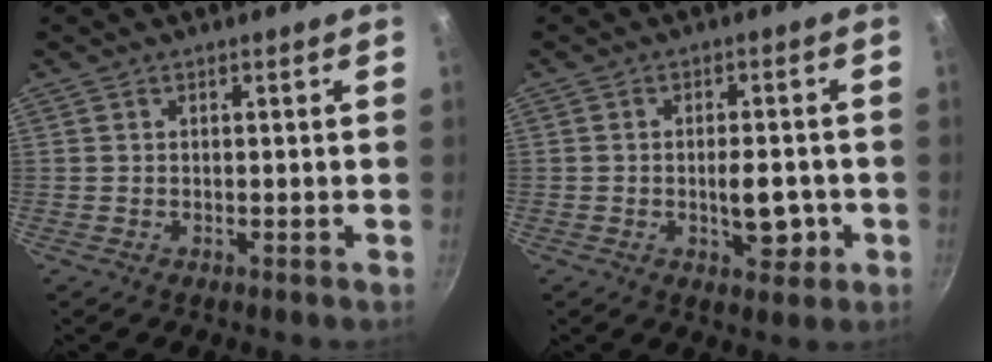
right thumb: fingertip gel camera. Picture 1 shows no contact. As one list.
[{"total": 6.6, "force": [-1.5, 3.5, 5.4], "torque": [-0.048, 0.005, -0.019]}]